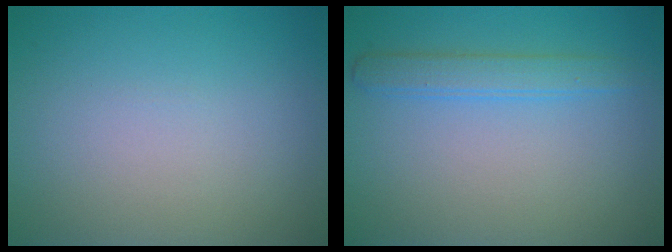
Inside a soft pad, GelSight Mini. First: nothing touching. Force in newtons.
{"total": 2.2, "press": 2.2, "slide": 0.2}